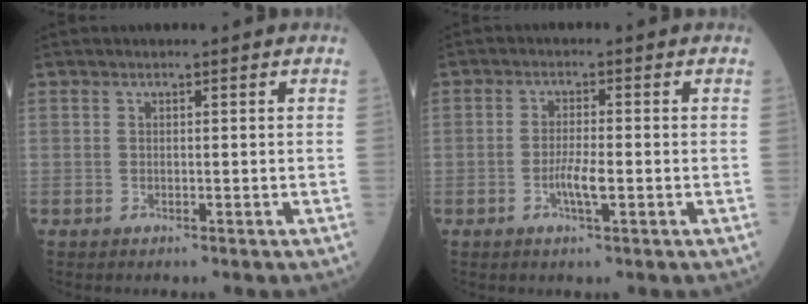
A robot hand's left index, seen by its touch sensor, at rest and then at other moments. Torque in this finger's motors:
{"motor_torque": [0.64, 0.31, 0.09, 0.03]}